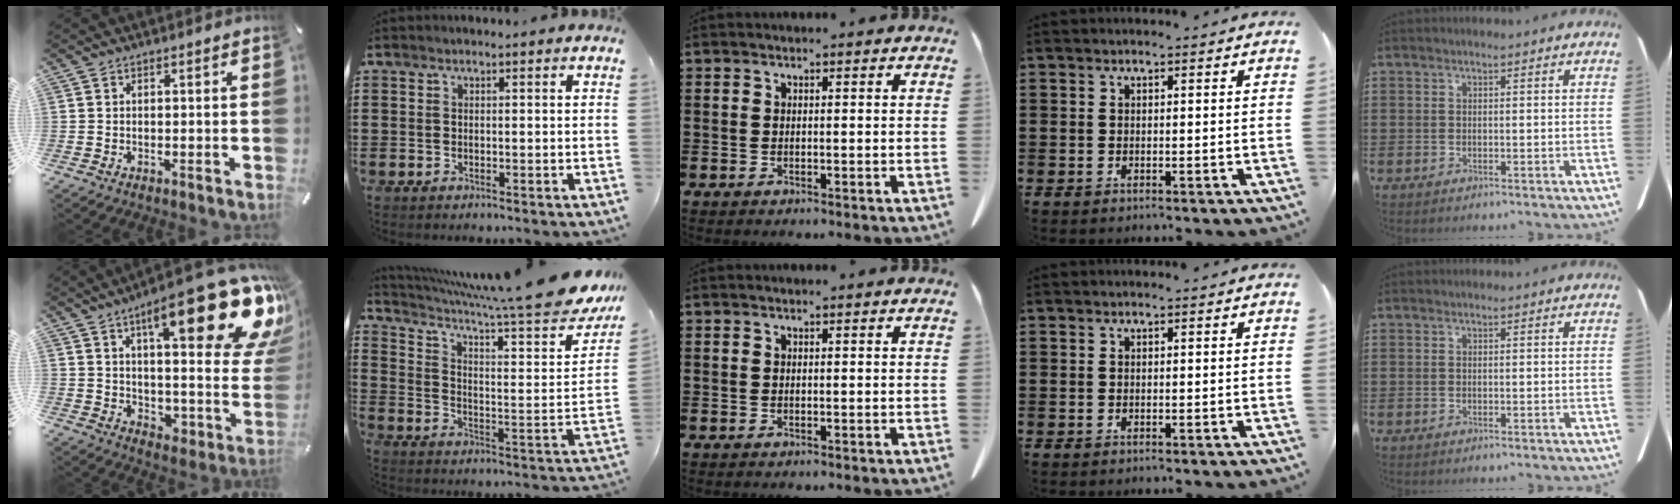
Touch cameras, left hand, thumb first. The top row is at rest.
{"thumb": {"total": 25.3, "force": [14.1, 10.1, 18.4], "torque": [-0.237, -0.094, 0.230]}, "index": {"total": 10.6, "force": [8.3, 0.6, 6.6], "torque": [-0.127, -0.065, 0.129]}}